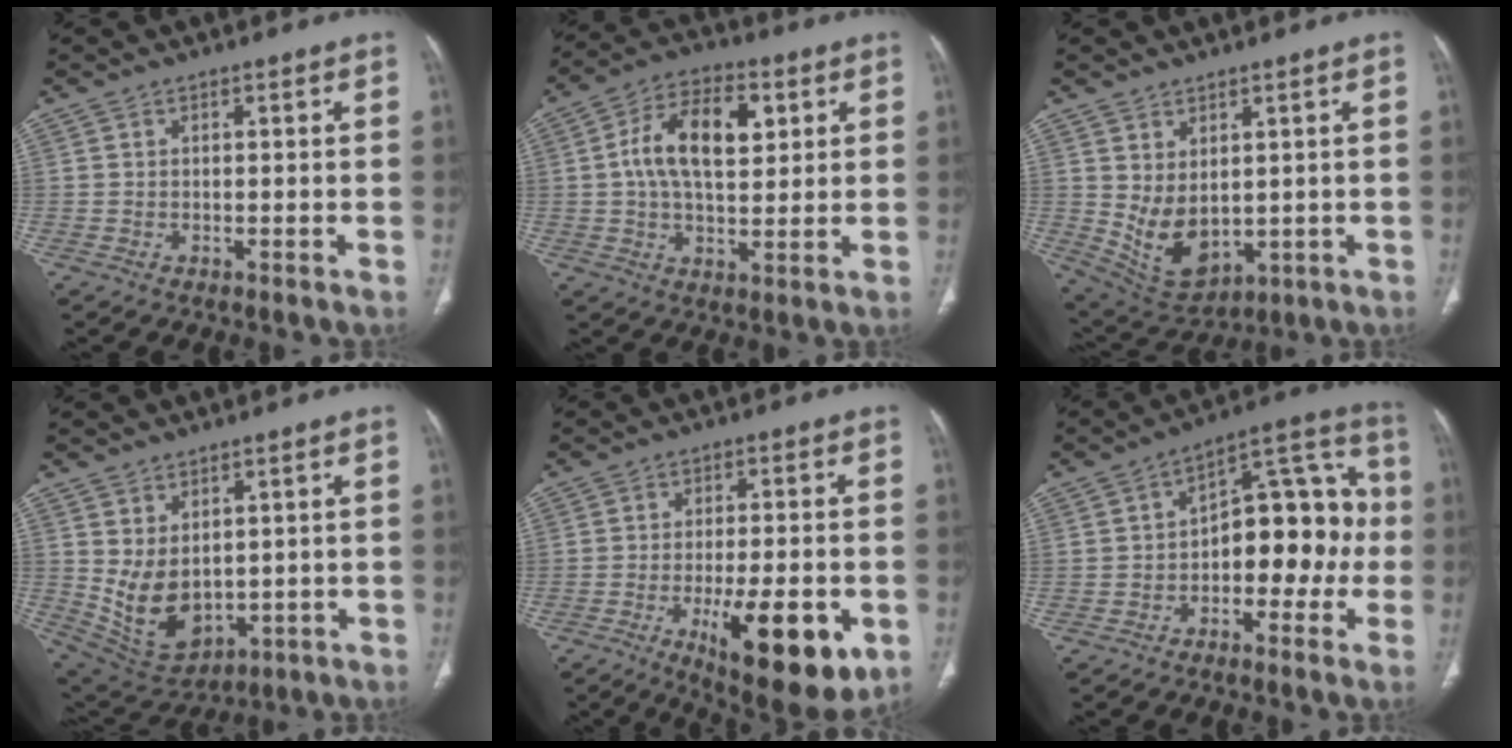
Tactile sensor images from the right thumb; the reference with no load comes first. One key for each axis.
{"total": 13.6, "fx": 3.1, "fy": 7.5, "fz": 11.0, "tx": -0.178, "ty": 0.007, "tz": 0.049}
{"total": 9.4, "fx": 0.7, "fy": 6.1, "fz": 7.2, "tx": -0.113, "ty": -0.013, "tz": 0.046}
{"total": 10.4, "fx": 0.9, "fy": 7.1, "fz": 7.6, "tx": -0.122, "ty": -0.013, "tz": 0.052}
{"total": 16.8, "fx": -5.8, "fy": 5.9, "fz": 14.6, "tx": -0.178, "ty": -0.001, "tz": -0.069}
{"total": 15.3, "fx": -2.1, "fy": 8.8, "fz": 12.3, "tx": -0.123, "ty": 0.056, "tz": -0.041}